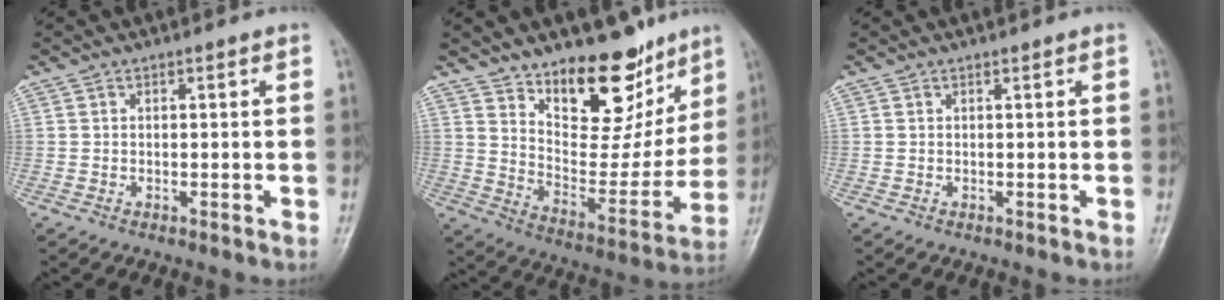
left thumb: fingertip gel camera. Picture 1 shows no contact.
{"total": 19.0, "force": [13.0, 9.4, 10.3], "torque": [-0.086, -0.092, 0.205]}
{"total": 0.0}